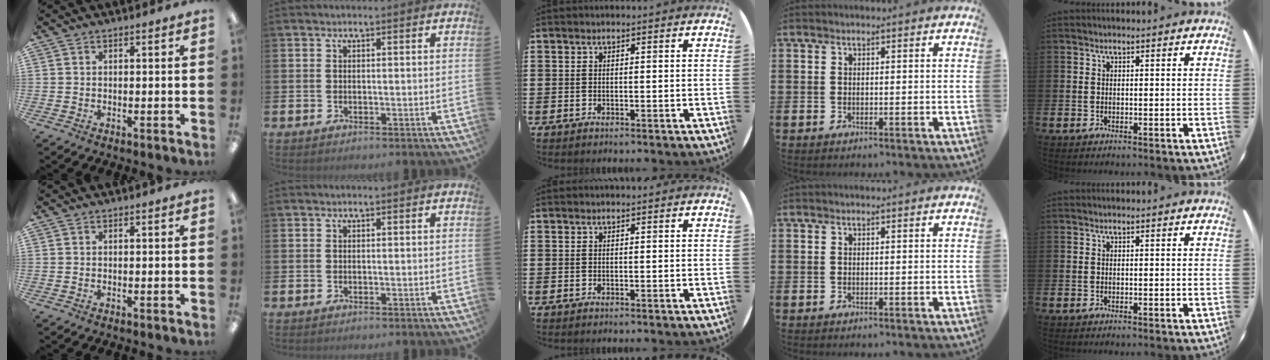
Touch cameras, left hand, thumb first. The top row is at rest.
{}